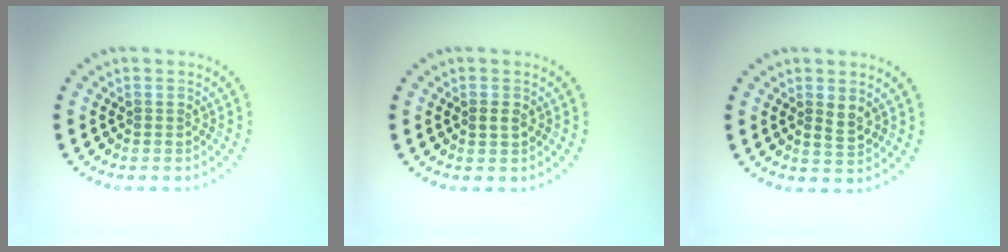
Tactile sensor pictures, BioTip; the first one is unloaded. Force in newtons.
{"total": 1.1, "press": 1.1, "slide": 0.1}
{"total": 1.6, "press": 1.5, "slide": 0.8}